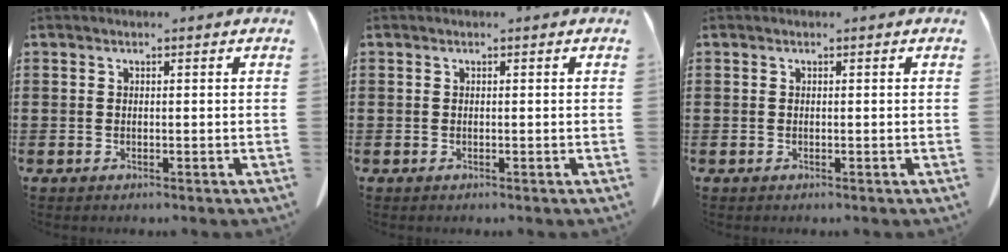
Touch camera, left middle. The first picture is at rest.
{"total": 0.0}
{"total": 0.0}